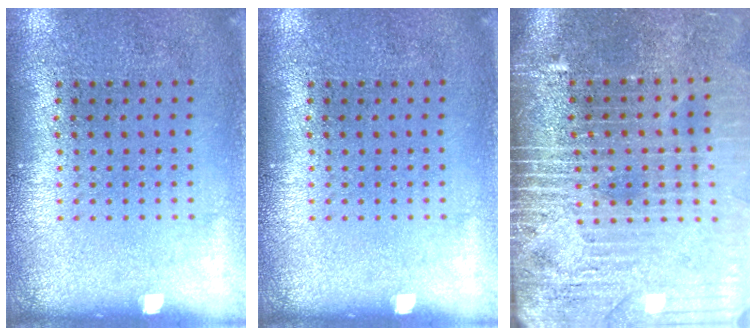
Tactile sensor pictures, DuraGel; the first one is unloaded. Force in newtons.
{"total": 0.0}
{"total": 4.4, "press": 3.8, "slide": 2.2}